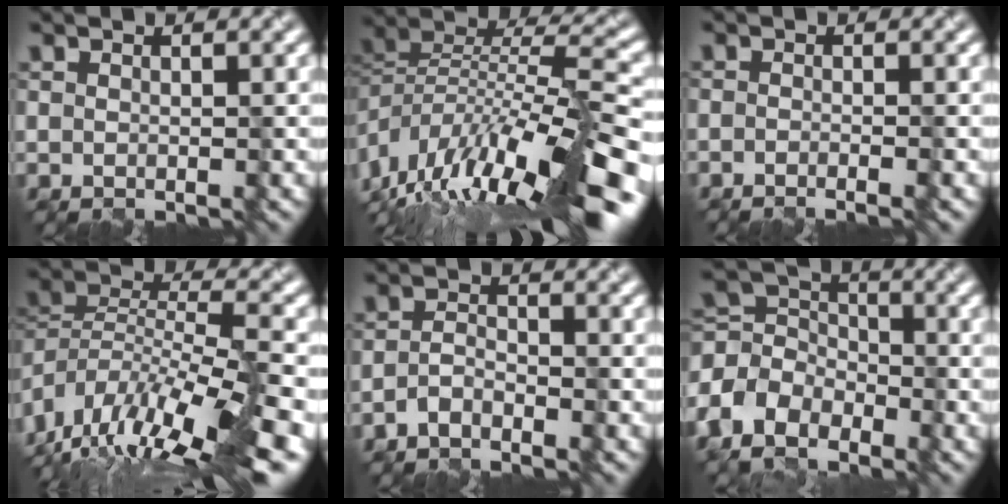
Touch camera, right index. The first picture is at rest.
{"total": 14.6, "force": [-6.8, 3.6, 12.5], "torque": [-0.209, 0.031, -0.115]}
{"total": 2.2, "force": [-1.3, 0.9, 1.5], "torque": [0.000, -0.004, -0.023]}
{"total": 14.7, "force": [-9.6, 4.0, 10.5], "torque": [-0.167, 0.040, -0.153]}
{"total": 1.9, "force": [-1.5, 0.6, 0.9], "torque": [-0.022, 0.003, -0.032]}
{"total": 6.4, "force": [-3.9, 4.4, 2.6], "torque": [-0.068, 0.004, -0.091]}